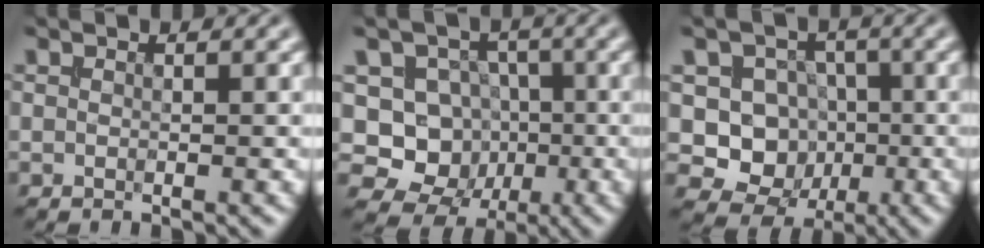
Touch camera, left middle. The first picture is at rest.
{"total": 8.5, "force": [-0.9, 7.9, 3.0], "torque": [-0.043, 0.016, -0.040]}
{"total": 7.0, "force": [-0.5, 6.5, 2.4], "torque": [-0.024, 0.005, -0.031]}